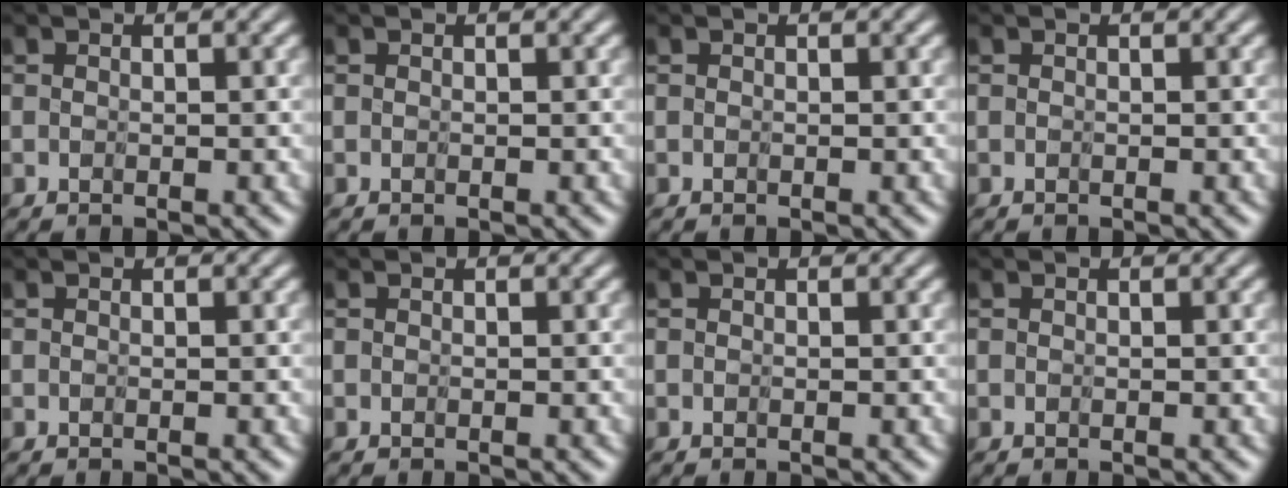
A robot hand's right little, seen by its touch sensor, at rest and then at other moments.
{"total": 0.0}
{"total": 0.0}
{"total": 0.0}
{"total": 0.0}
{"total": 0.0}
{"total": 0.0}
{"total": 0.0}